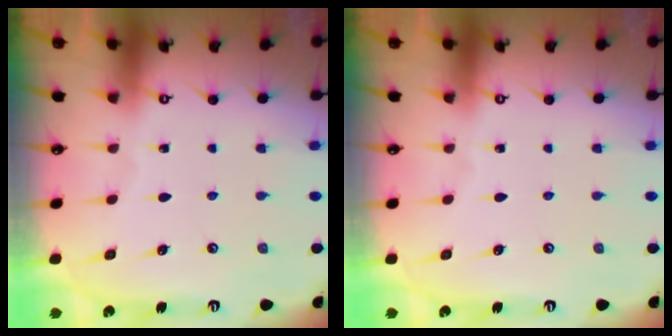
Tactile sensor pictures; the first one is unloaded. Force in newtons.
{"total": 0.0}